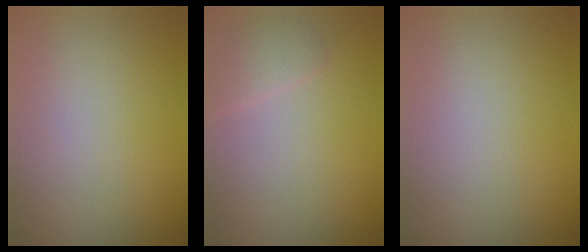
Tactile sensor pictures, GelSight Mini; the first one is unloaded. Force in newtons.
{"total": 1.6, "press": 1.6, "slide": 0.1}
{"total": 0.0}